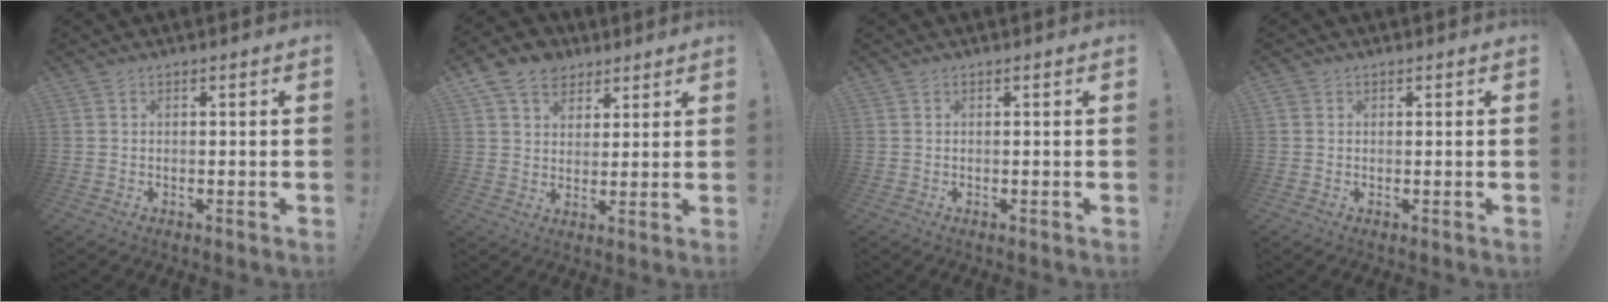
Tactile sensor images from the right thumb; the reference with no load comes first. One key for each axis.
{"total": 10.4, "fx": 5.7, "fy": 8.0, "fz": 3.3, "tx": -0.064, "ty": -0.024, "tz": 0.117}
{"total": 0.0}
{"total": 1.0, "fx": 0.6, "fy": 0.7, "fz": 0.4, "tx": -0.008, "ty": 0.002, "tz": 0.012}